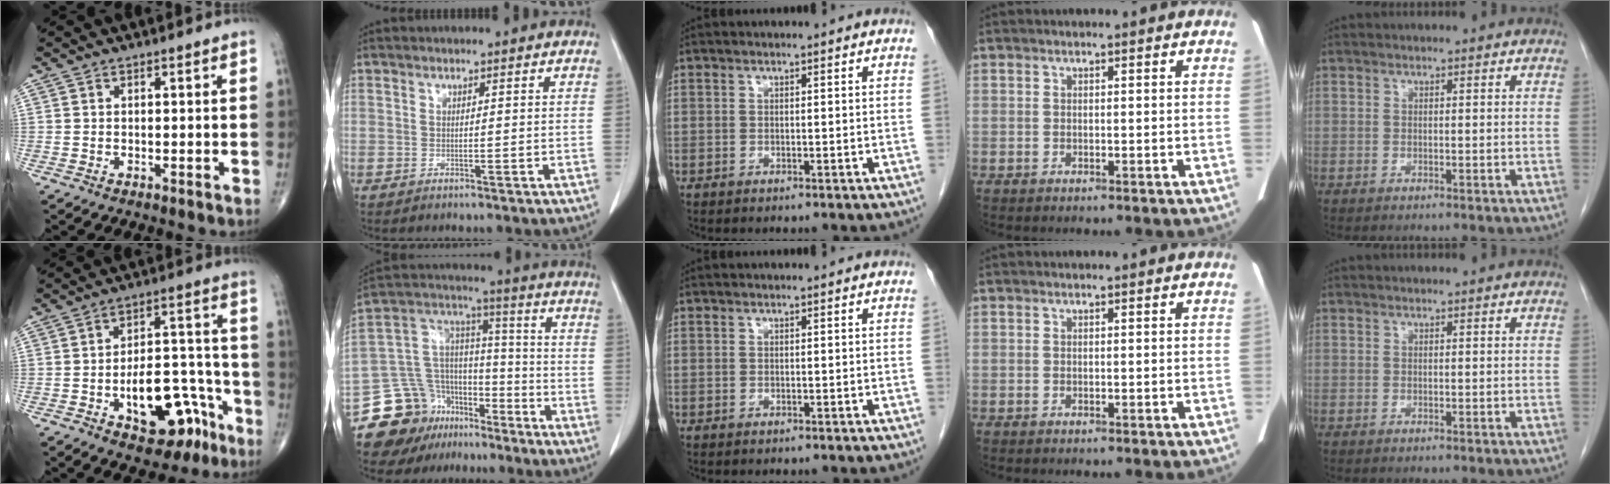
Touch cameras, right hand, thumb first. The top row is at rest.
{"thumb": {"total": 16.3, "force": [-7.6, 8.4, 11.8], "torque": [-0.131, 0.064, -0.098]}, "index": {"total": 17.5, "force": [-12.1, 11.7, 4.8], "torque": [-0.092, 0.096, -0.203]}}